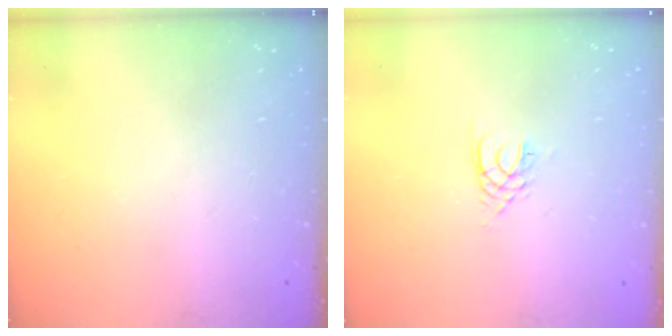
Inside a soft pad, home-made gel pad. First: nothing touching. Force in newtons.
{"total": 3.2, "press": 3.2, "slide": 0.4}